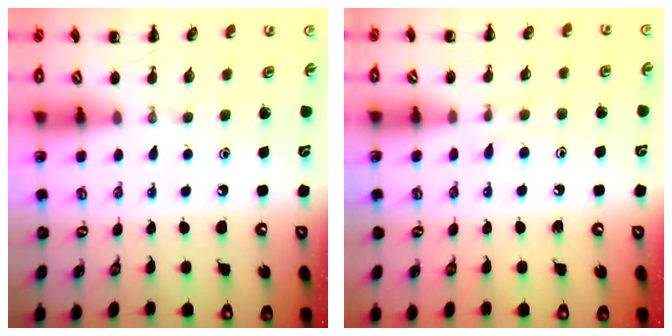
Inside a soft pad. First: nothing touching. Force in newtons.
{"total": 4.7, "press": 4.4, "slide": 1.6}